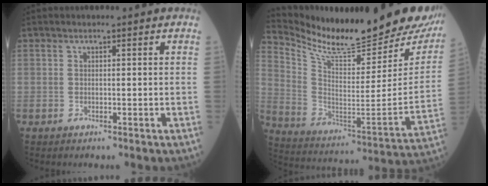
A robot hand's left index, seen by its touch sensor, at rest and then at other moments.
{"total": 26.0, "force": [23.5, 4.3, 10.3], "torque": [-0.185, -0.095, 0.337]}